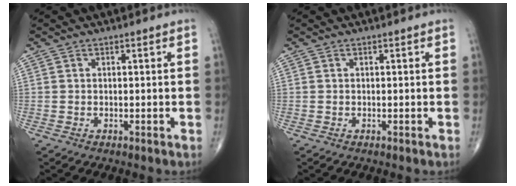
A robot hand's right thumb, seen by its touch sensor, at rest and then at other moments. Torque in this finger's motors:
{"motor_torque": [0.13, 0.17, -0.12, -0.10, 0.02]}